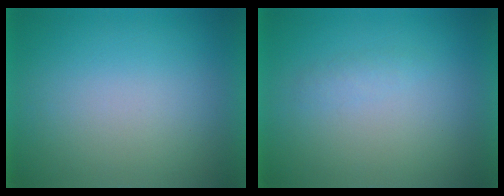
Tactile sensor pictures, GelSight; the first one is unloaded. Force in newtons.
{"total": 1.1}